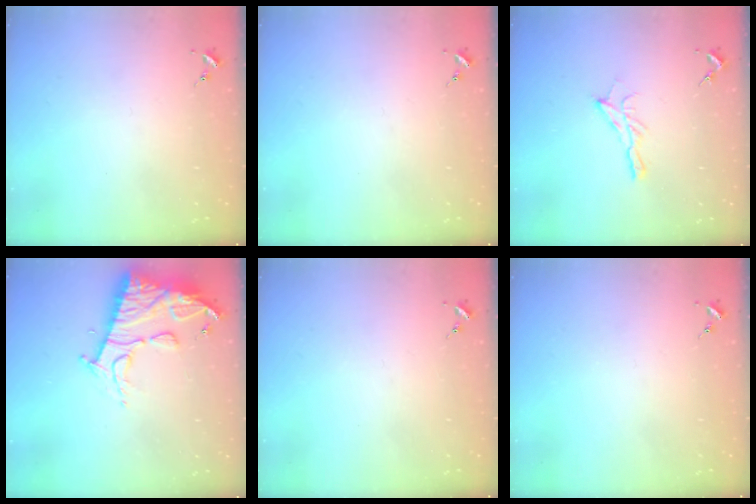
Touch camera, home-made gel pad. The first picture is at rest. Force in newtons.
{"total": 0.0}
{"total": 7.3, "press": 7.3, "slide": 0.3}
{"total": 15.1, "press": 15.0, "slide": 1.6}
{"total": 0.0}
{"total": 0.0}